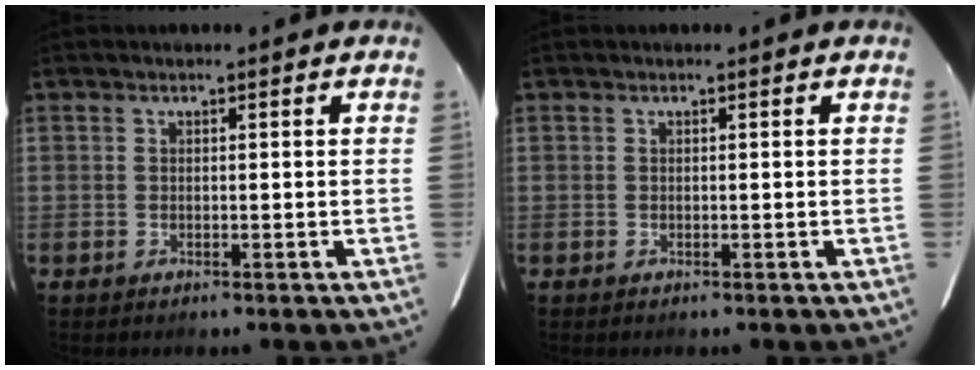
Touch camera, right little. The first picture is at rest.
{"total": 0.0}